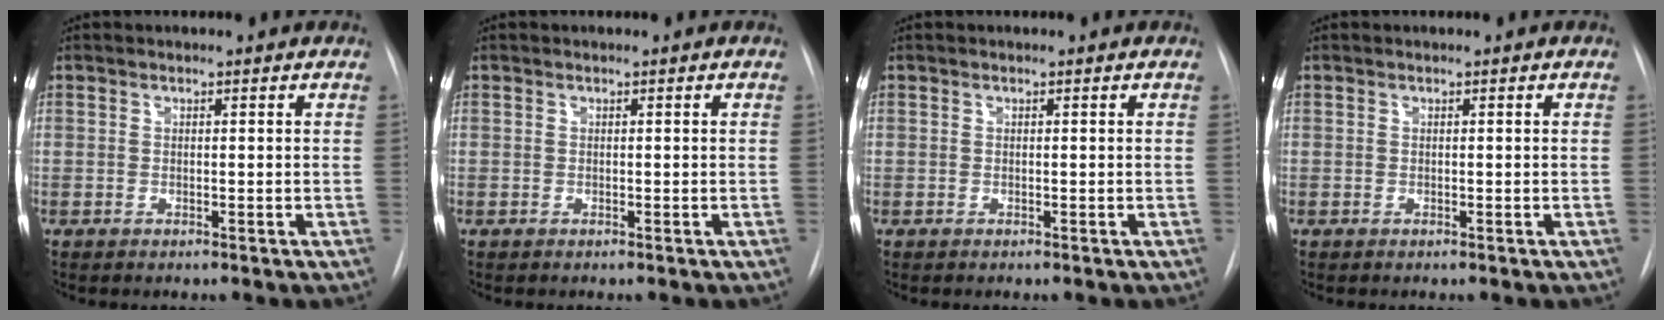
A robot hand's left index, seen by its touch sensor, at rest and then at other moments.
{"total": 0.0}
{"total": 0.0}
{"total": 0.0}